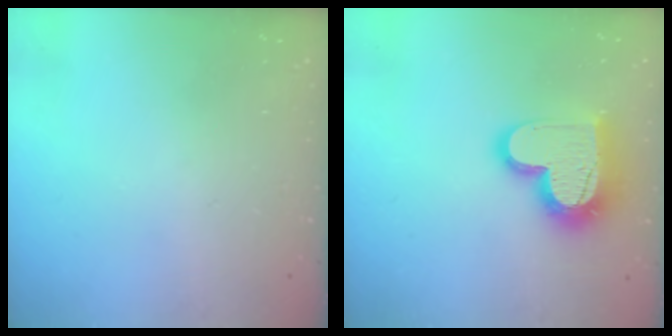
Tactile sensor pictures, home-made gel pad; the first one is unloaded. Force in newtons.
{"total": 17.4, "press": 17.3, "slide": 1.5}